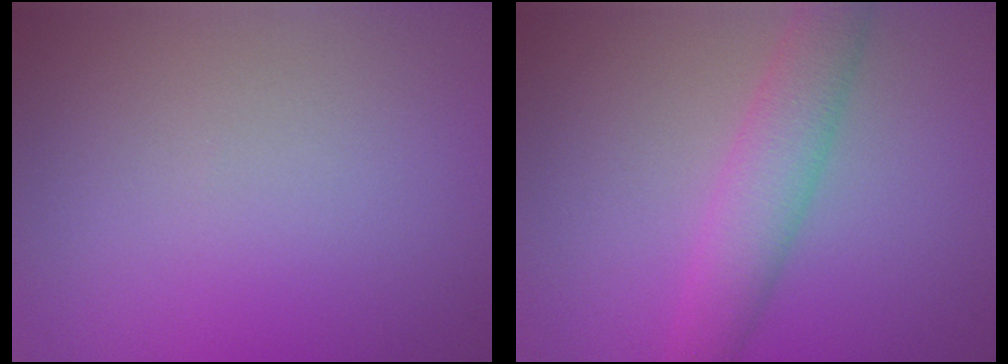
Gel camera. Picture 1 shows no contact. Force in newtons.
{"total": 3.9, "press": 3.9, "slide": 0.0}